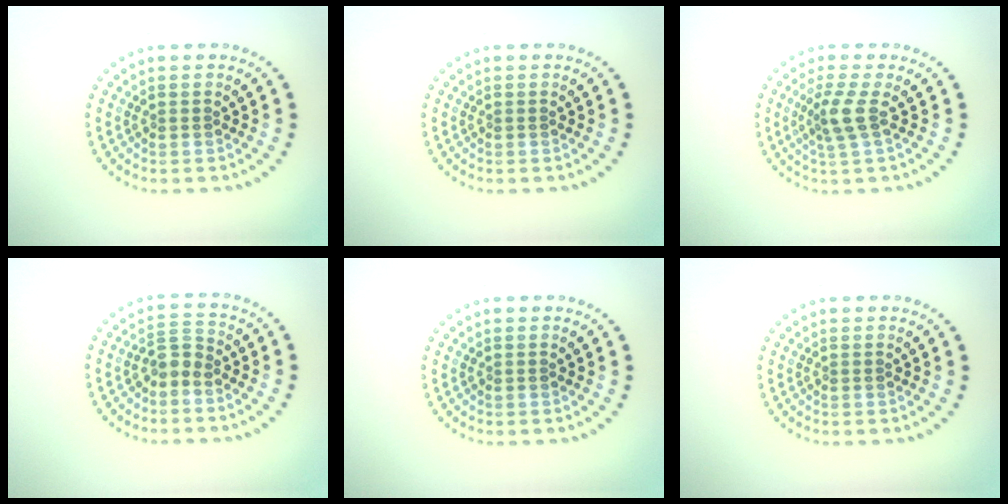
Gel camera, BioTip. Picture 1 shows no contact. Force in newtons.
{"total": 0.0}
{"total": 2.5, "press": 1.9, "slide": 1.6}
{"total": 1.9, "press": 1.5, "slide": 1.0}
{"total": 0.0}
{"total": 0.0}